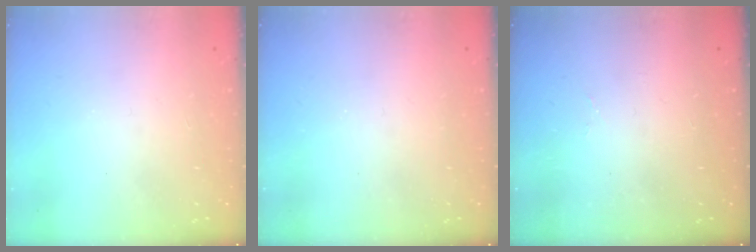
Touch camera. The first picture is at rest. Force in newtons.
{"total": 0.0}
{"total": 2.0, "press": 1.9, "slide": 0.8}